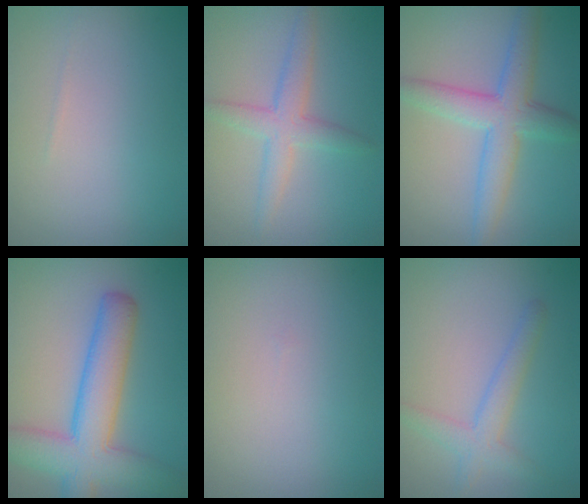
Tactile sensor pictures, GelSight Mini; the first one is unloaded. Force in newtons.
{"total": 3.2, "press": 3.2, "slide": 0.2}
{"total": 5.4, "press": 5.4, "slide": 0.2}
{"total": 7.9, "press": 7.9, "slide": 0.3}
{"total": 0.0}
{"total": 2.8, "press": 2.8, "slide": 0.2}